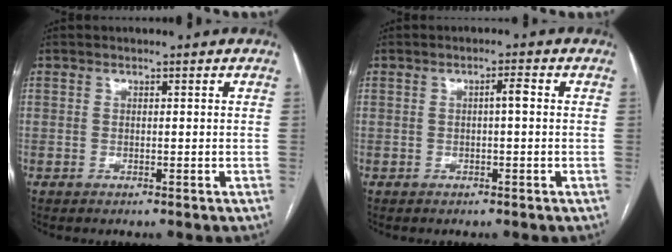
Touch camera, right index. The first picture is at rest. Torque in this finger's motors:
{"motor_torque": [0.15, 0.07, 0.05, 0.05]}